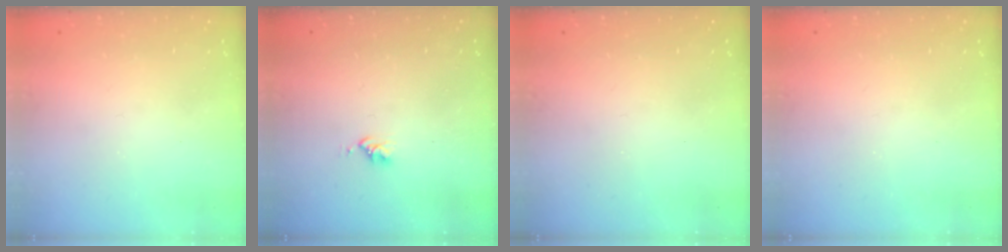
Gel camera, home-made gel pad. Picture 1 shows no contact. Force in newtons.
{"total": 2.6, "press": 2.6, "slide": 0.4}
{"total": 0.0}
{"total": 0.0}